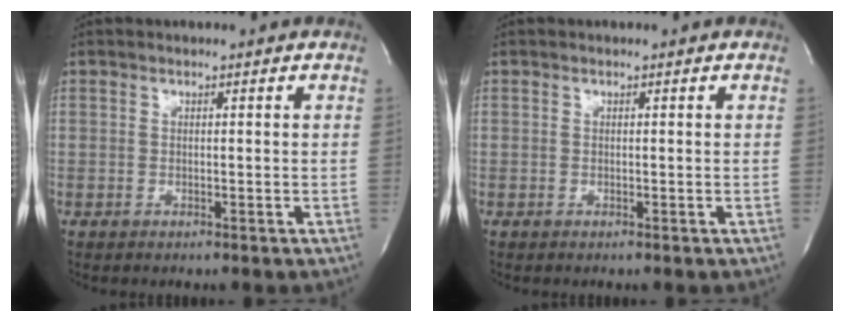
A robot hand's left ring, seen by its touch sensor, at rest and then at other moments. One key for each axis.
{"total": 0.0}